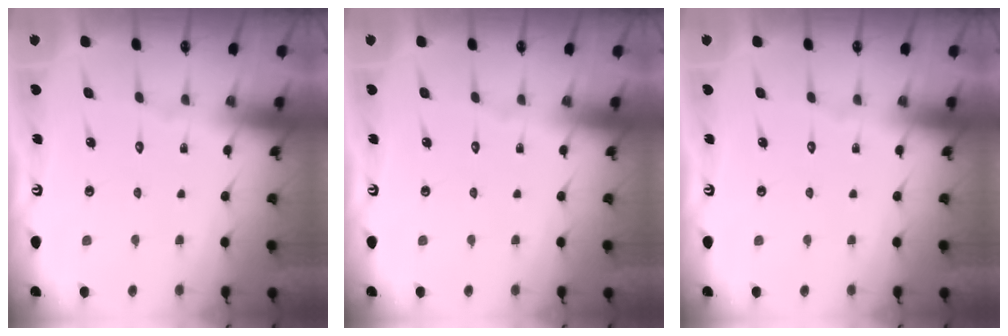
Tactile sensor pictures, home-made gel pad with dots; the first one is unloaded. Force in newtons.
{"total": 0.0}
{"total": 0.0}